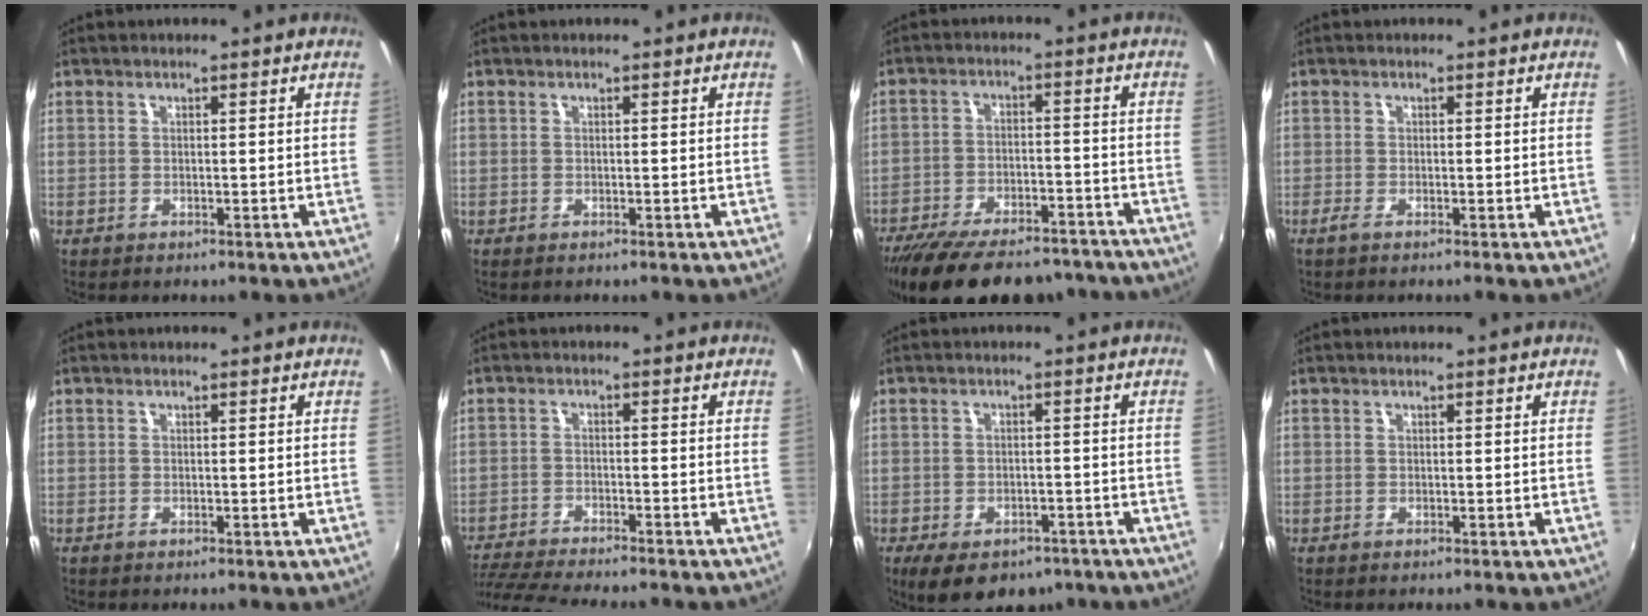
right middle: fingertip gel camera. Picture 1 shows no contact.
{"total": 0.0}
{"total": 22.4, "force": [-18.5, 7.8, 10.0], "torque": [-0.199, -0.016, -0.257]}
{"total": 1.2, "force": [-0.8, 0.0, 0.8], "torque": [-0.019, -0.005, -0.019]}
{"total": 0.0}
{"total": 11.1, "force": [-10.1, 0.7, 4.6], "torque": [-0.116, -0.025, -0.172]}
{"total": 11.4, "force": [-7.5, 6.4, 5.8], "torque": [-0.122, -0.018, -0.101]}
{"total": 0.0}